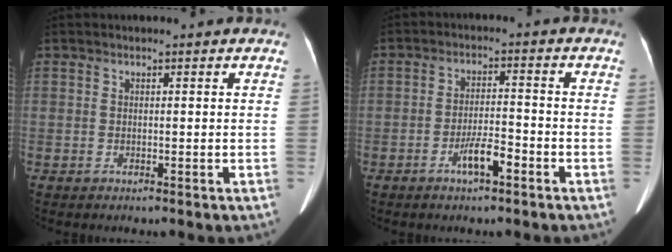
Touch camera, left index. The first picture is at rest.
{"total": 4.6, "force": [-2.9, 0.9, 3.5], "torque": [-0.069, -0.001, -0.052]}